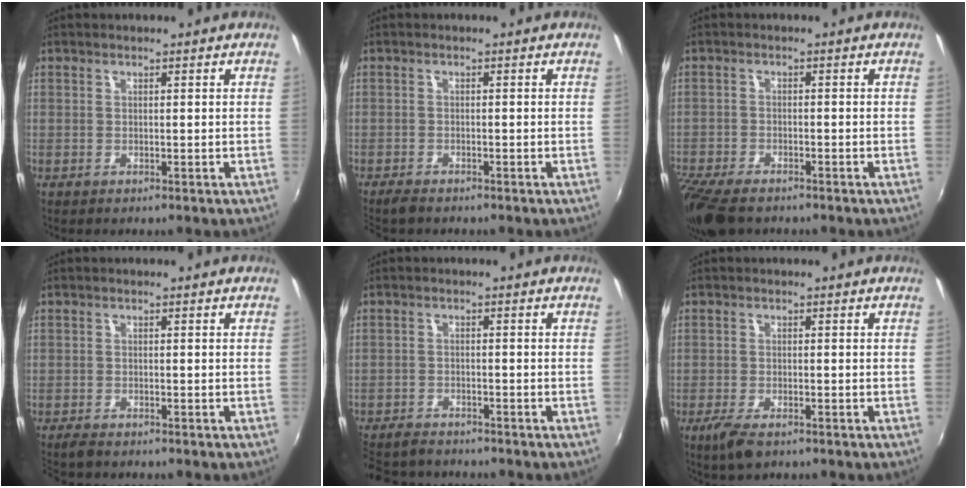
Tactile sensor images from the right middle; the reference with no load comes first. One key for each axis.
{"total": 2.5, "fx": -2.2, "fy": 0.7, "fz": 0.8, "tx": -0.025, "ty": -0.010, "tz": -0.043}
{"total": 10.2, "fx": -8.1, "fy": 3.7, "fz": 5.1, "tx": -0.138, "ty": -0.044, "tz": -0.150}
{"total": 2.3, "fx": -2.2, "fy": 0.5, "fz": 0.7, "tx": -0.022, "ty": -0.011, "tz": -0.042}
{"total": 8.1, "fx": -7.2, "fy": 3.0, "fz": 2.3, "tx": -0.074, "ty": -0.012, "tz": -0.121}
{"total": 4.5, "fx": -3.0, "fy": 1.6, "fz": 3.0, "tx": -0.073, "ty": -0.016, "tz": -0.056}